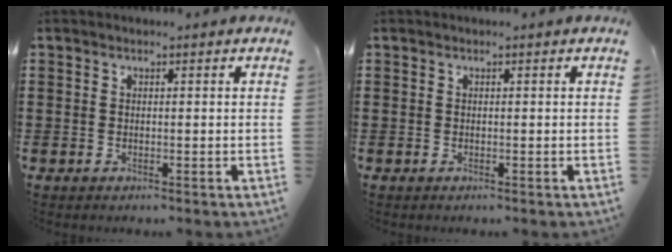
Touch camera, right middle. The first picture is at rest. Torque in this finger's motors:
{"motor_torque": [-0.15, 0.22, -0.04, -0.01]}